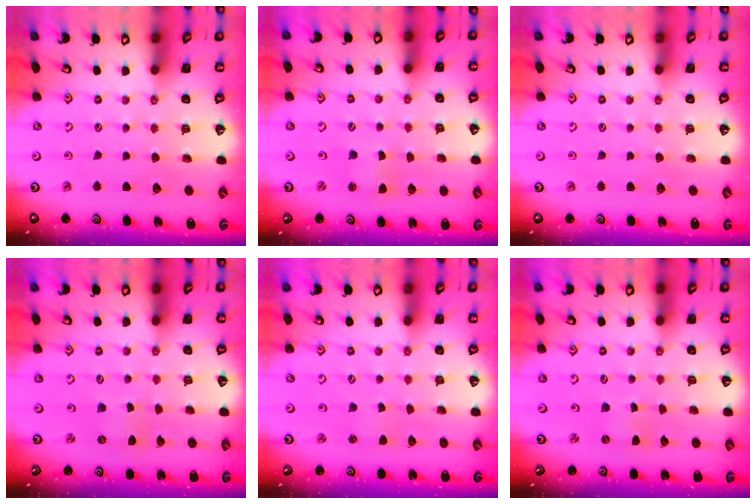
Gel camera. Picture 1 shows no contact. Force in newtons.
{"total": 1.2, "press": 1.1, "slide": 0.3}
{"total": 0.0}
{"total": 0.0}
{"total": 1.6, "press": 1.6, "slide": 0.3}
{"total": 0.0}